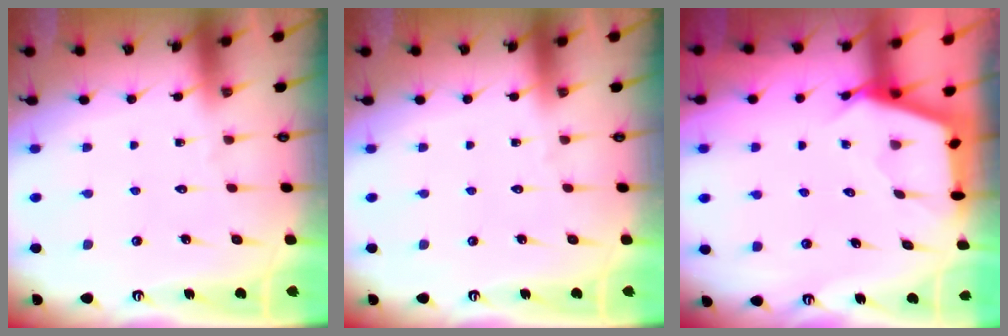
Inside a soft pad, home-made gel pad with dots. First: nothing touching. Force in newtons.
{"total": 0.0}
{"total": 2.6, "press": 2.5, "slide": 0.3}